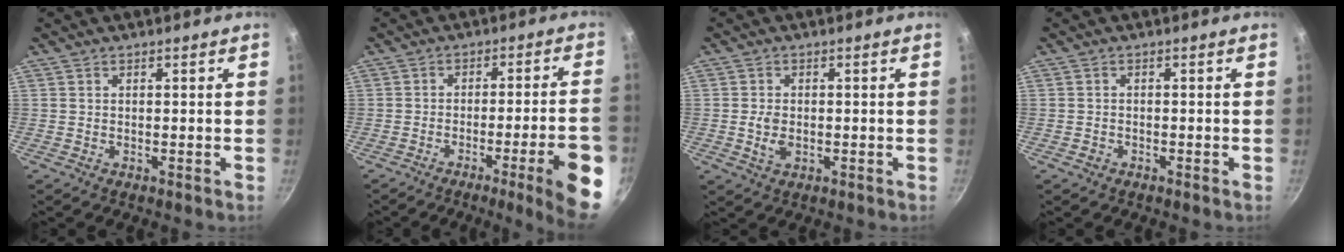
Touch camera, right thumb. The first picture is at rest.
{"total": 13.1, "force": [-5.7, 1.1, 11.8], "torque": [-0.153, 0.029, -0.069]}
{"total": 3.5, "force": [-0.4, 2.4, 2.5], "torque": [-0.042, -0.001, -0.005]}
{"total": 0.8, "force": [-0.6, 0.4, 0.3], "torque": [-0.014, 0.006, -0.010]}